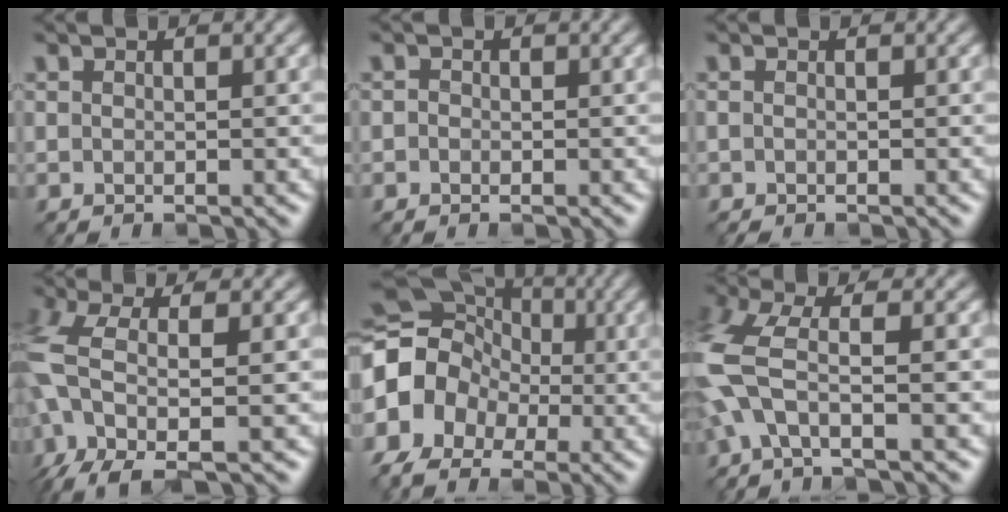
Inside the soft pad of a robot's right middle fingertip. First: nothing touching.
{"total": 0.6, "force": [-0.1, 0.6, -0.1], "torque": [0.001, 0.009, -0.002]}
{"total": 0.5, "force": [-0.4, 0.2, 0.3], "torque": [-0.008, 0.005, -0.006]}
{"total": 7.8, "force": [-3.0, 2.8, 6.6], "torque": [-0.159, 0.000, -0.064]}
{"total": 12.1, "force": [-2.5, 10.1, 6.2], "torque": [-0.132, 0.013, -0.071]}
{"total": 6.2, "force": [-1.0, 2.3, 5.7], "torque": [-0.157, 0.014, -0.030]}